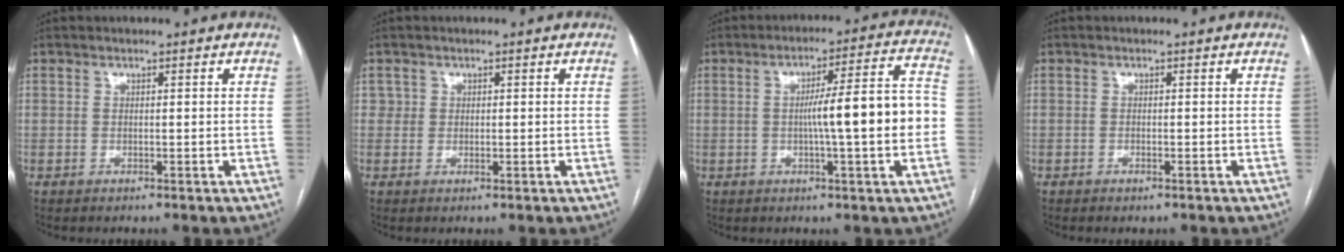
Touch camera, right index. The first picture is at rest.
{"total": 1.4, "force": [0.4, 1.3, 0.2], "torque": [0.009, 0.002, 0.002]}
{"total": 10.3, "force": [-1.3, 1.4, 10.2], "torque": [-0.139, 0.031, -0.020]}
{"total": 0.6, "force": [-0.4, 0.3, 0.3], "torque": [-0.003, 0.000, -0.004]}